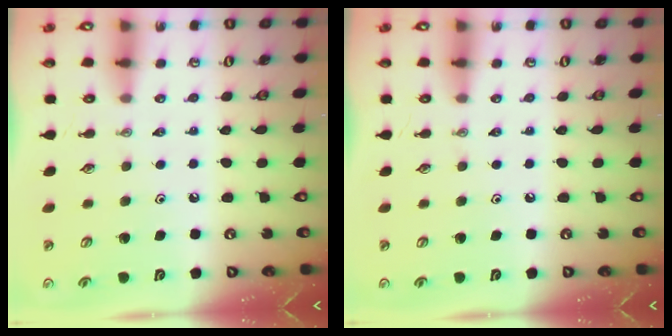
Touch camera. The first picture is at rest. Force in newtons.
{"total": 0.0}